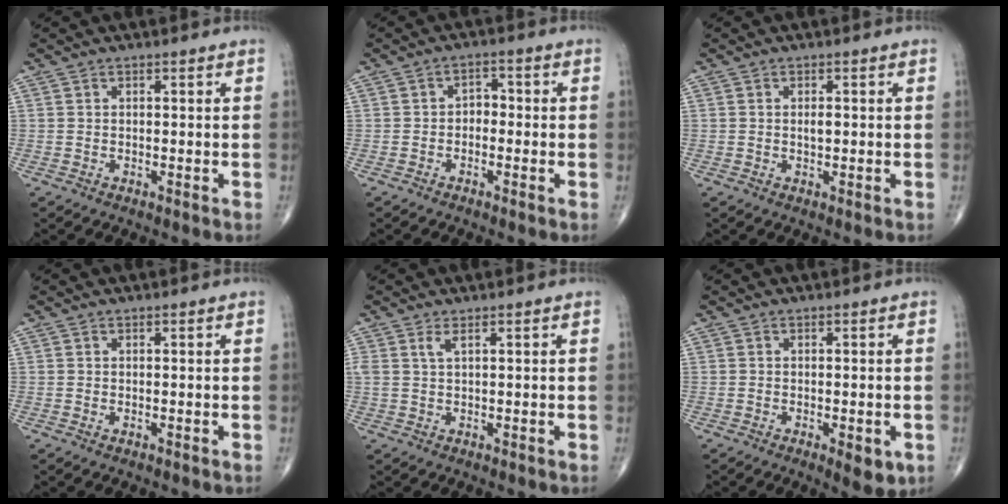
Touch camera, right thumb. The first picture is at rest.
{"total": 2.7, "force": [-0.8, 2.0, 1.6], "torque": [-0.006, 0.018, -0.025]}
{"total": 1.5, "force": [0.0, 0.7, 1.3], "torque": [-0.022, -0.001, 0.001]}
{"total": 0.0}
{"total": 1.6, "force": [0.8, 0.3, 1.3], "torque": [-0.037, 0.002, 0.021]}
{"total": 4.3, "force": [-1.4, 1.6, 3.8], "torque": [-0.040, -0.007, -0.011]}